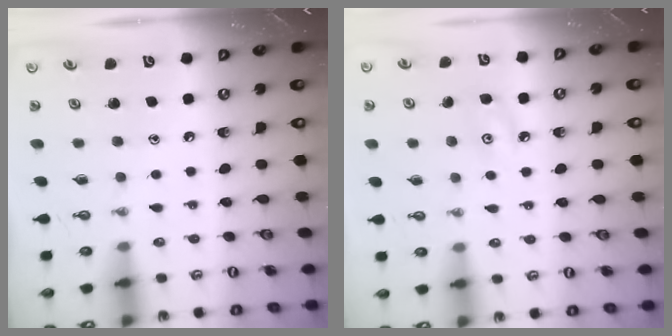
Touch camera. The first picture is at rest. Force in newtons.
{"total": 4.9, "press": 4.8, "slide": 0.7}